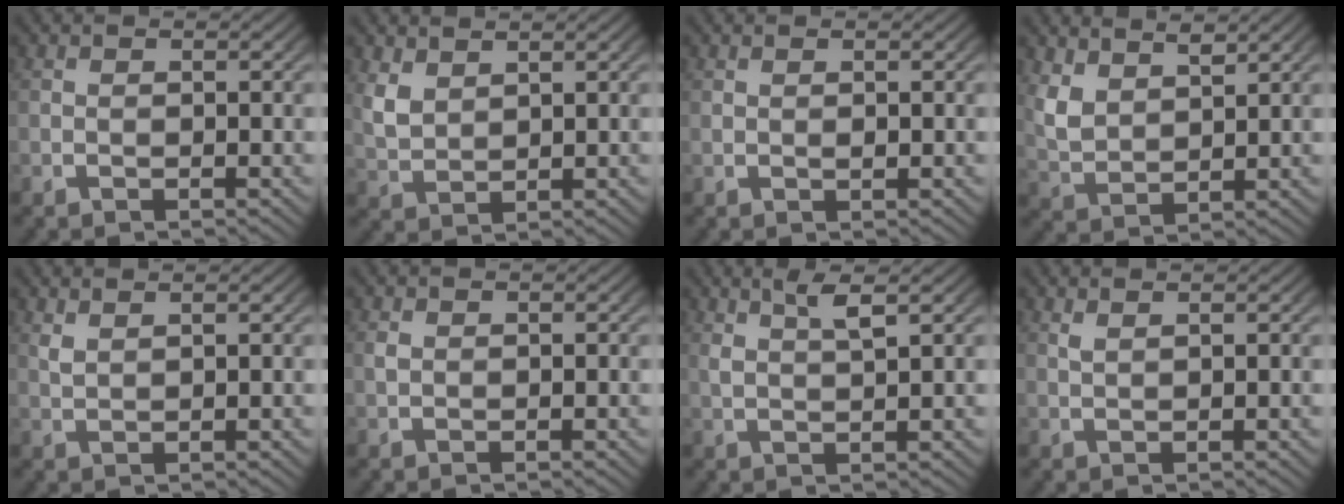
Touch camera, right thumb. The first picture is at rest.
{"total": 2.7, "force": [1.8, 1.5, 1.4], "torque": [-0.033, -0.002, 0.046]}
{"total": 0.5, "force": [0.3, 0.0, 0.4], "torque": [-0.007, 0.000, 0.009]}
{"total": 4.2, "force": [2.4, 2.4, 2.5], "torque": [-0.063, -0.009, 0.057]}
{"total": 1.7, "force": [1.5, 0.3, 0.7], "torque": [-0.015, 0.002, 0.035]}
{"total": 0.6, "force": [0.3, 0.4, 0.3], "torque": [-0.005, 0.001, 0.008]}
{"total": 3.4, "force": [2.3, 0.7, 2.4], "torque": [-0.036, 0.009, 0.045]}
{"total": 1.2, "force": [1.1, 0.1, 0.5], "torque": [-0.009, 0.003, 0.025]}